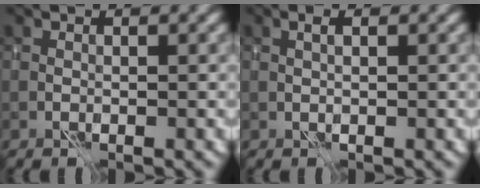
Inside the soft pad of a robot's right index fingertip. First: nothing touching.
{"total": 0.8, "force": [0.4, 0.0, 0.7], "torque": [-0.017, 0.005, 0.006]}